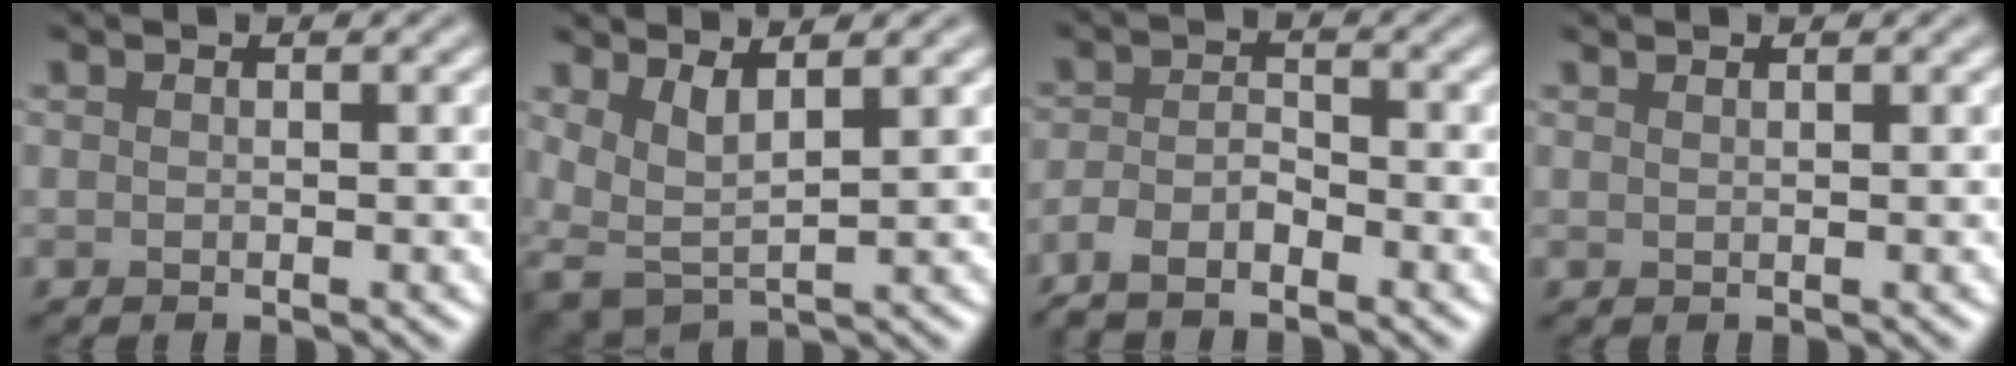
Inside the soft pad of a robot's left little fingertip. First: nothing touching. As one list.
[{"total": 3.2, "force": [1.6, 1.3, 2.4], "torque": [-0.058, -0.009, 0.033]}, {"total": 2.9, "force": [-2.2, 1.0, 1.7], "torque": [-0.038, -0.002, -0.049]}, {"total": 0.5, "force": [0.5, 0.1, 0.2], "torque": [-0.003, 0.000, 0.008]}]